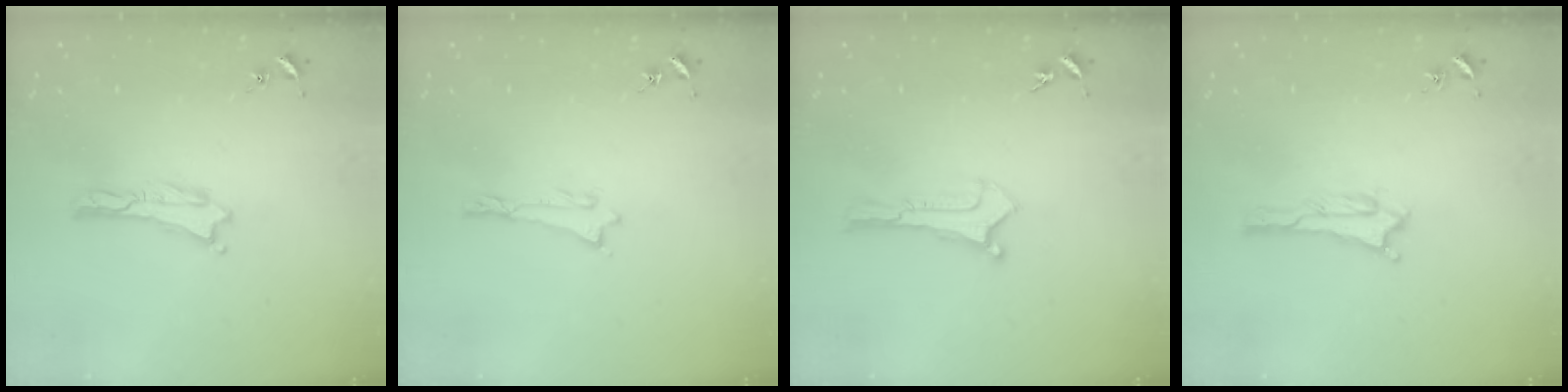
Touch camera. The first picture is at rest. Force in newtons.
{"total": 0.0}
{"total": 0.0}
{"total": 0.6, "press": 0.6, "slide": 0.1}